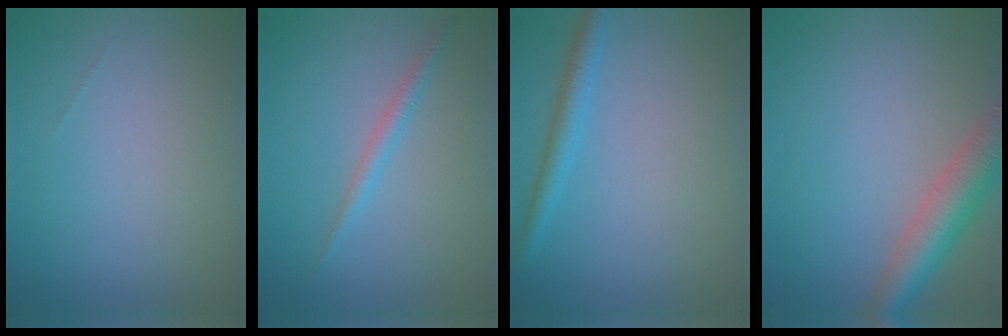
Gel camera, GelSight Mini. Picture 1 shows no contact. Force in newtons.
{"total": 1.4, "press": 1.4, "slide": 0.1}
{"total": 2.2, "press": 2.2, "slide": 0.1}
{"total": 5.3, "press": 5.3, "slide": 0.4}